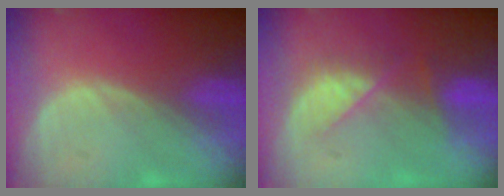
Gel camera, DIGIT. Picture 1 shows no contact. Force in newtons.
{"total": 5.0, "press": 5.0, "slide": 0.4}